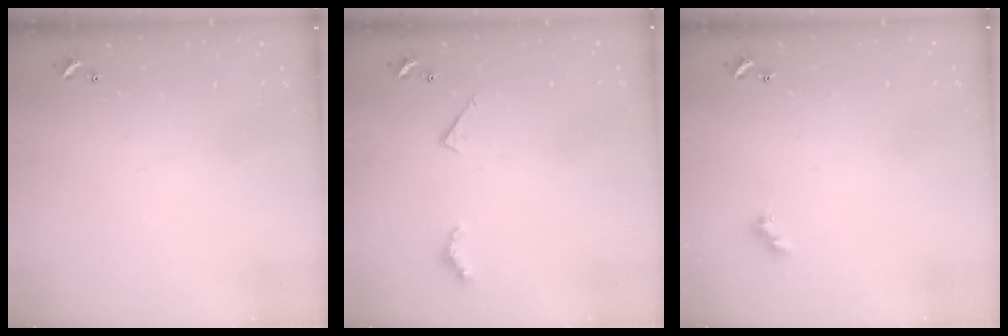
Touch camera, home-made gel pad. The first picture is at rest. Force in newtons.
{"total": 3.8, "press": 3.8, "slide": 0.6}
{"total": 3.0, "press": 2.9, "slide": 0.5}